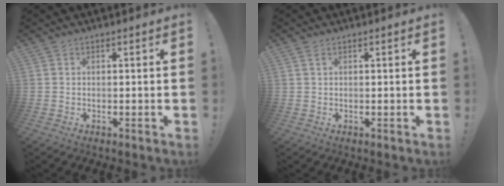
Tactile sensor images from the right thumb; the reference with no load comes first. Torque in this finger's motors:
{"motor_torque": [-0.02, -0.03, -0.12, 0.47, -0.07]}